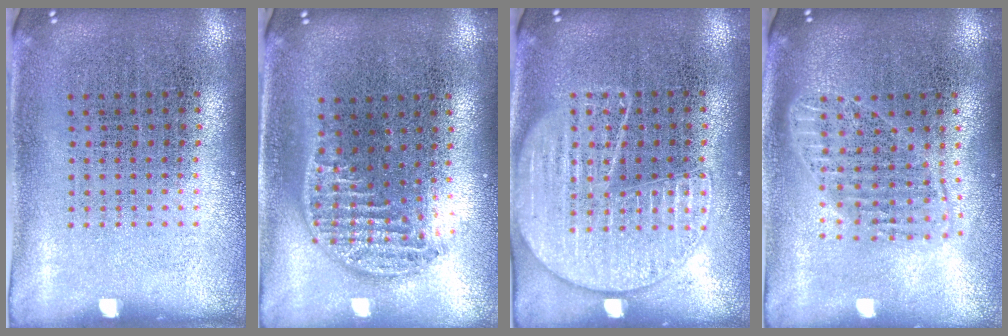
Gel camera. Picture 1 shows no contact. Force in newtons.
{"total": 1.3, "press": 1.1, "slide": 0.7}
{"total": 1.5, "press": 1.5, "slide": 0.1}
{"total": 1.7, "press": 1.5, "slide": 0.9}